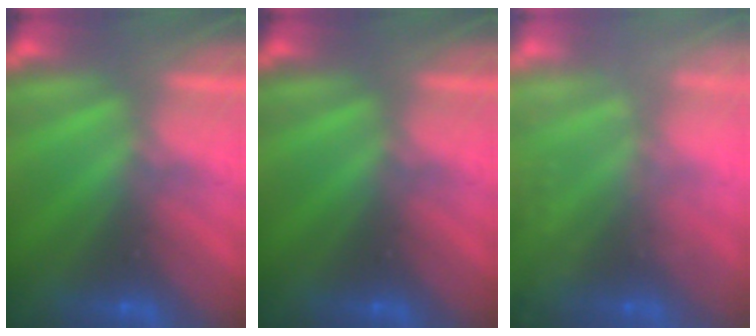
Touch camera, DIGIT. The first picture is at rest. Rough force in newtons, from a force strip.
{"total": 0.0}
{"total": 7.5}